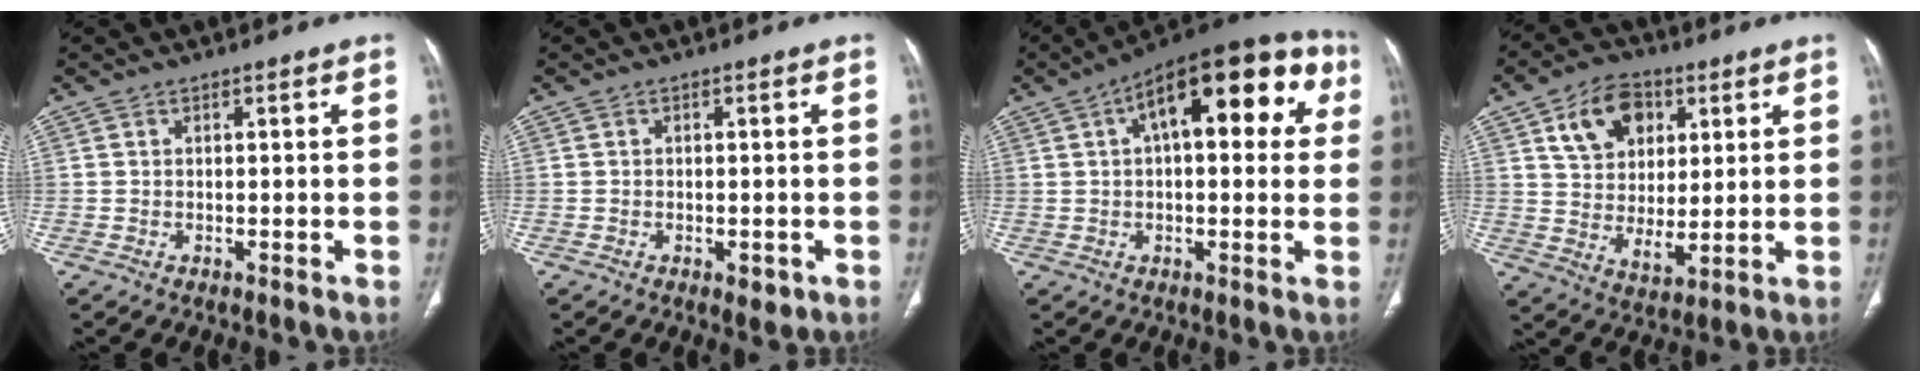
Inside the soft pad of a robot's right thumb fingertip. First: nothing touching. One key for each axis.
{"total": 2.3, "fx": -0.9, "fy": 1.3, "fz": 1.6, "tx": -0.012, "ty": 0.000, "tz": -0.007}
{"total": 20.7, "fx": 6.5, "fy": 9.3, "fz": 17.3, "tx": -0.212, "ty": 0.036, "tz": 0.084}
{"total": 13.1, "fx": 5.3, "fy": 9.0, "fz": 7.9, "tx": -0.097, "ty": -0.020, "tz": 0.097}